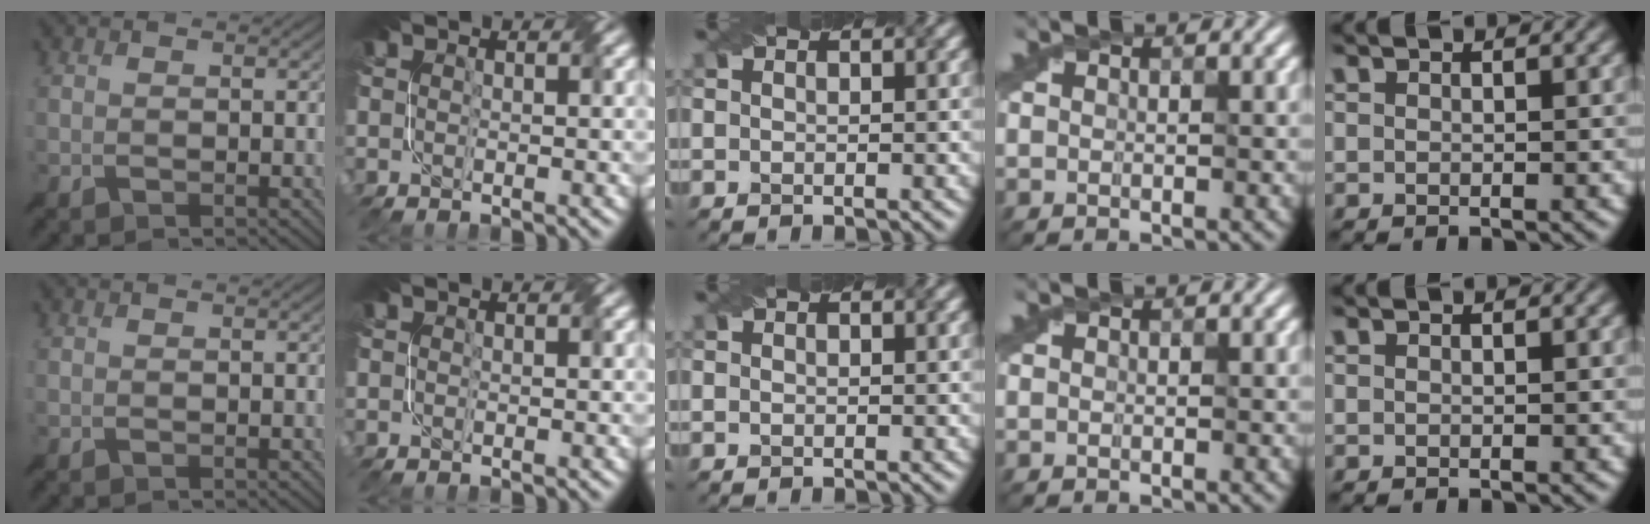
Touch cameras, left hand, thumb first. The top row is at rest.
{}